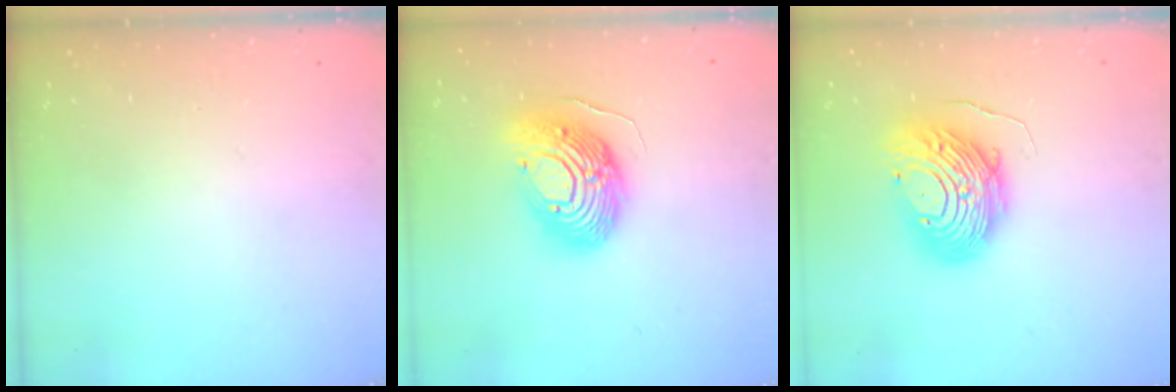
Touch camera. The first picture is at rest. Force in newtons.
{"total": 16.9, "press": 16.8, "slide": 1.6}
{"total": 13.5, "press": 13.4, "slide": 1.0}